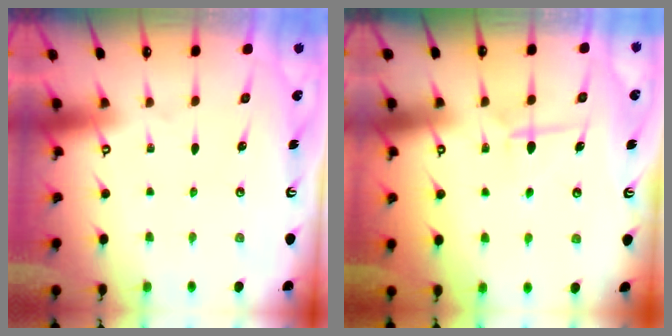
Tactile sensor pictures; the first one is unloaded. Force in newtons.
{"total": 7.0, "press": 6.9, "slide": 0.8}